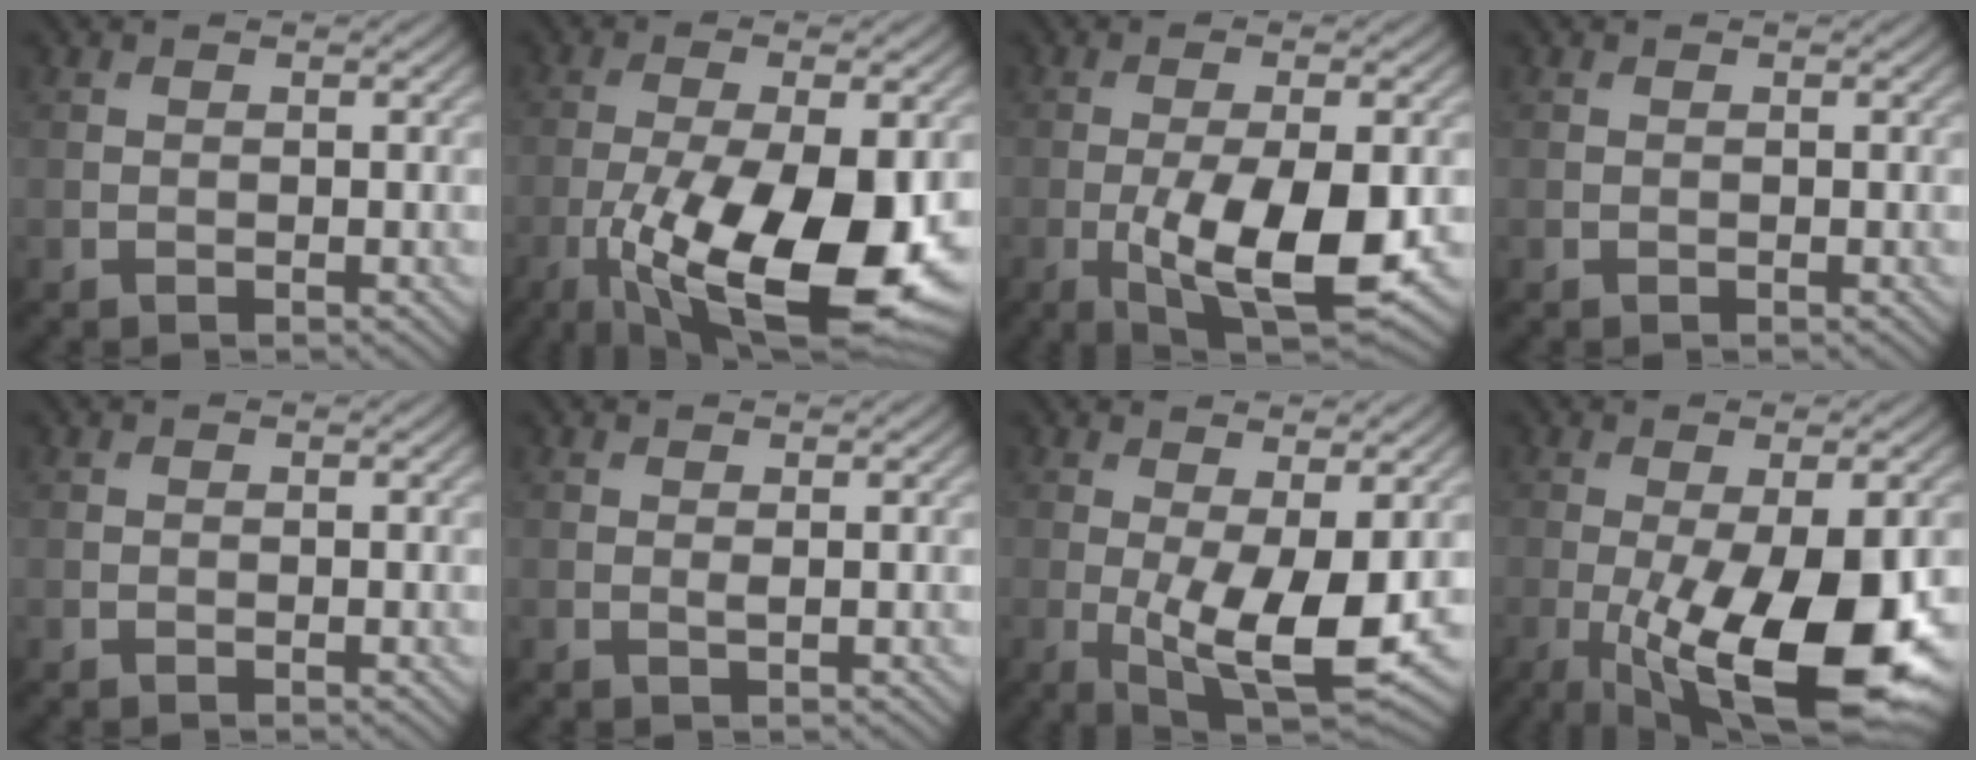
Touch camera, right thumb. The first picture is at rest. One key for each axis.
{"total": 16.5, "fx": -5.4, "fy": 6.1, "fz": 14.3, "tx": -0.255, "ty": -0.029, "tz": -0.082}
{"total": 11.4, "fx": -2.8, "fy": 4.1, "fz": 10.3, "tx": -0.183, "ty": -0.022, "tz": -0.040}
{"total": 0.0}
{"total": 0.0}
{"total": 0.5, "fx": 0.1, "fy": 0.0, "fz": 0.5, "tx": -0.011, "ty": -0.001, "tz": 0.002}
{"total": 9.2, "fx": -1.0, "fy": 3.1, "fz": 8.6, "tx": -0.164, "ty": -0.020, "tz": -0.008}
{"total": 15.2, "fx": -4.3, "fy": 4.9, "fz": 13.7, "tx": -0.228, "ty": -0.033, "tz": -0.058}